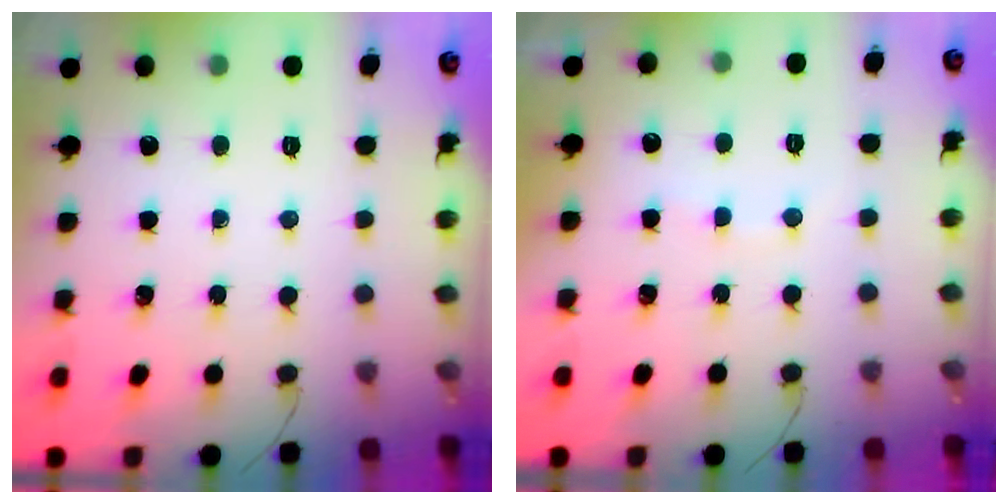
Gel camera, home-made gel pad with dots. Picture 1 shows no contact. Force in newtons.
{"total": 4.6, "press": 4.5, "slide": 0.7}